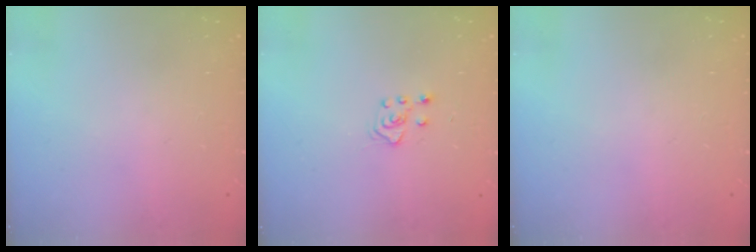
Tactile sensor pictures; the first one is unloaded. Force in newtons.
{"total": 4.9, "press": 4.8, "slide": 0.8}
{"total": 0.0}